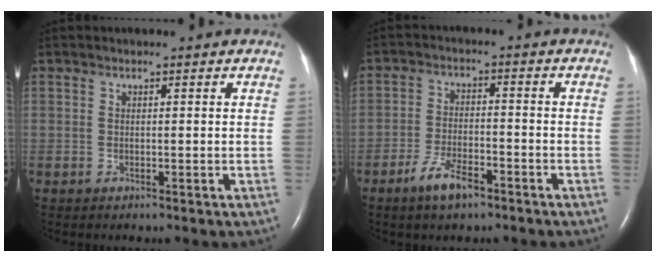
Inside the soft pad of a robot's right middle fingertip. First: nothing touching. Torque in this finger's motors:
{"motor_torque": [0.92, -0.85, 0.46, 0.12]}